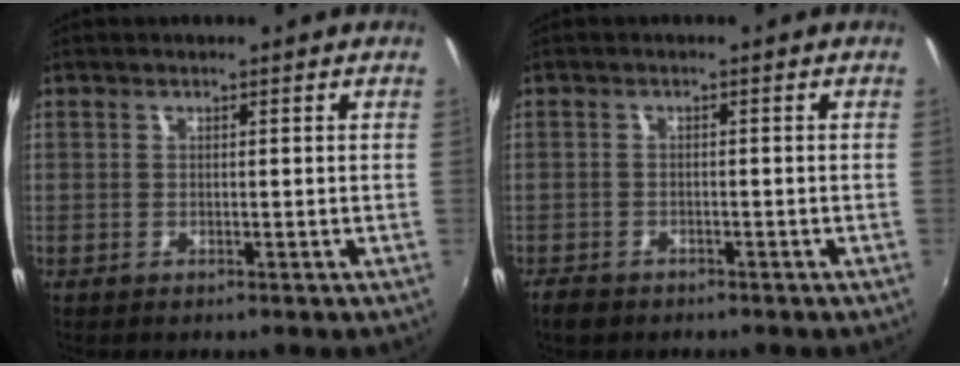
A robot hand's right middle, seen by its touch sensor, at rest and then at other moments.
{"total": 3.1, "force": [-2.5, 1.6, 1.2], "torque": [-0.034, -0.005, -0.046]}